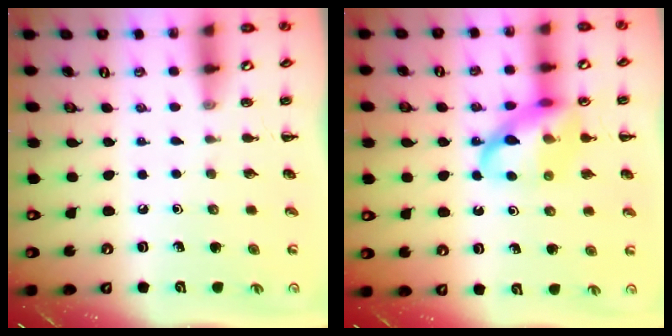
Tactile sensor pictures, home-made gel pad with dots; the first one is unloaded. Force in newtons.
{"total": 13.9, "press": 13.7, "slide": 2.3}